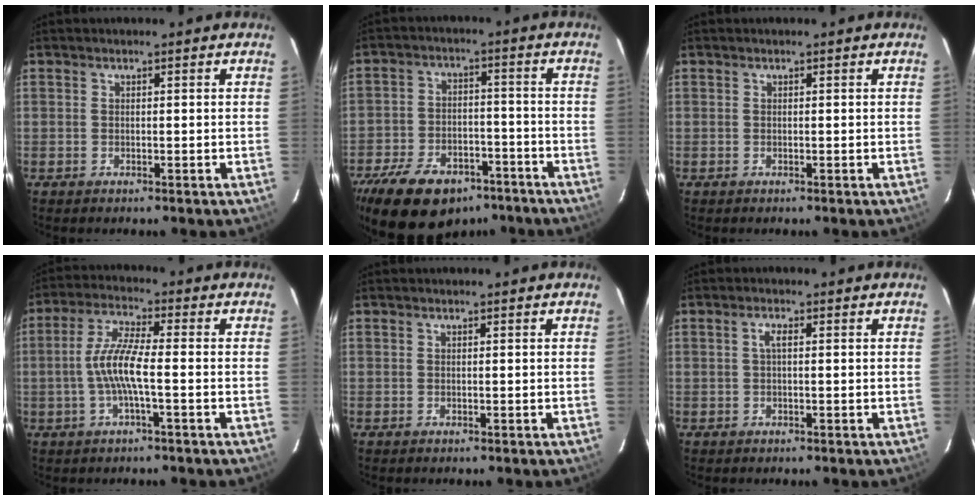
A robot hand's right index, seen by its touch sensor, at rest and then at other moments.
{"total": 19.8, "force": [-13.4, 11.0, 9.5], "torque": [-0.213, 0.003, -0.196]}
{"total": 0.0}
{"total": 7.5, "force": [-1.6, 0.8, 7.3], "torque": [-0.156, 0.006, -0.031]}
{"total": 0.0}
{"total": 1.7, "force": [0.2, 0.4, 1.6], "torque": [-0.032, 0.005, 0.002]}